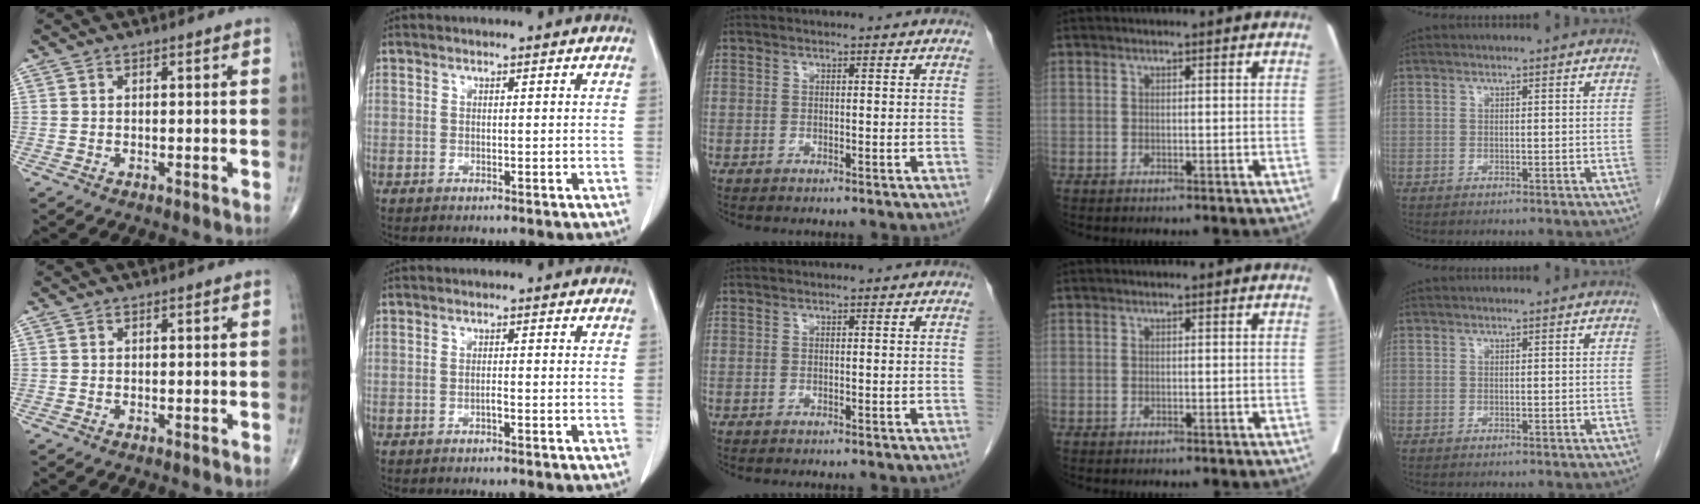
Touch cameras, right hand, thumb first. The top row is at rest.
{"index": {"total": 0.7, "force": [-0.4, 0.0, 0.5], "torque": [-0.011, 0.001, -0.008]}}